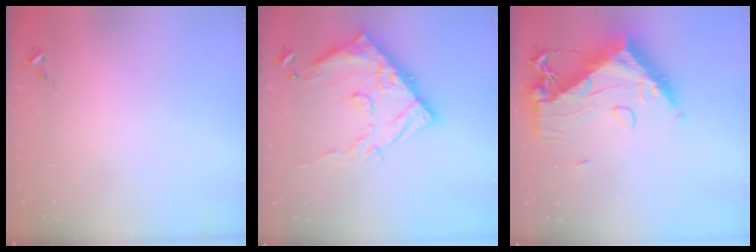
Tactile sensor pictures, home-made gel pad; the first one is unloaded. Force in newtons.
{"total": 19.6, "press": 19.5, "slide": 2.0}
{"total": 18.2, "press": 18.1, "slide": 1.9}